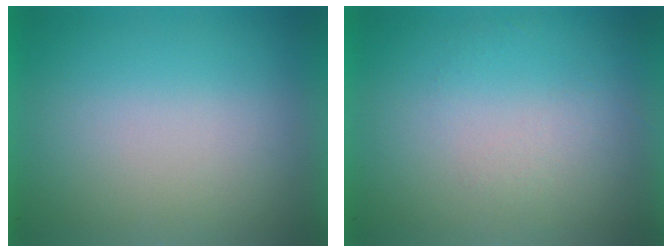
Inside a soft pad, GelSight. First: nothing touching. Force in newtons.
{"total": 1.2}